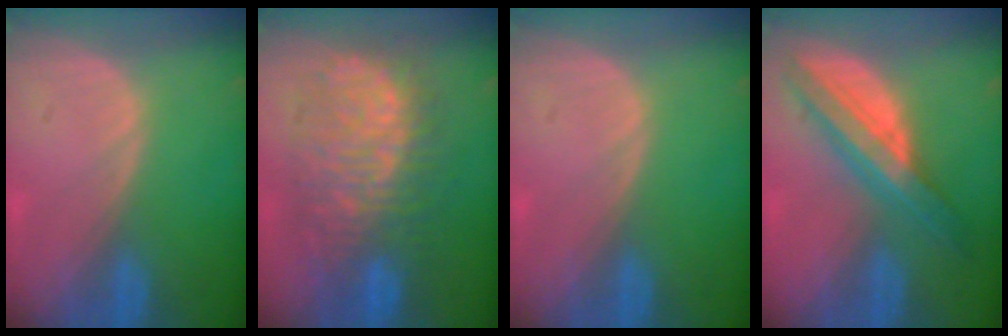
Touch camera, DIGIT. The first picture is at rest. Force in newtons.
{"total": 12.2, "press": 12.1, "slide": 1.3}
{"total": 0.0}
{"total": 8.4, "press": 8.4, "slide": 0.5}